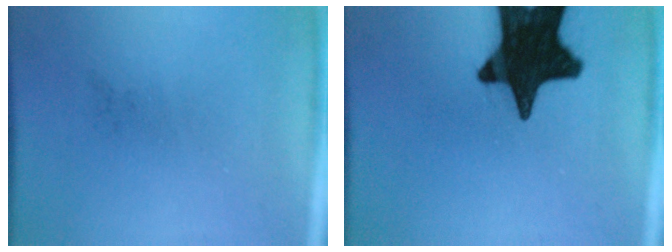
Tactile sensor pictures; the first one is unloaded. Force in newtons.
{"total": 19.9}